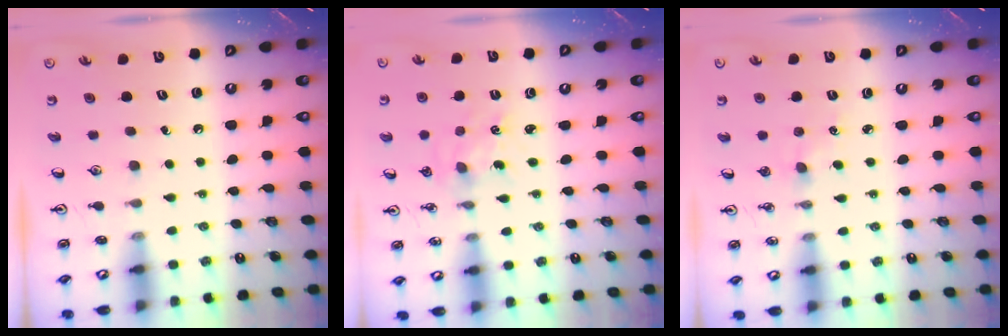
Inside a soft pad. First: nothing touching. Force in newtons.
{"total": 2.3, "press": 2.3, "slide": 0.3}
{"total": 1.8, "press": 1.8, "slide": 0.3}